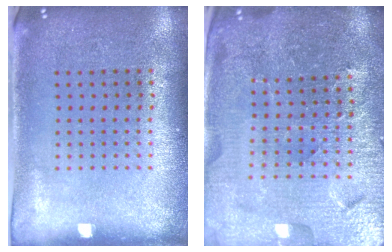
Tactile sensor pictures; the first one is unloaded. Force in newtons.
{"total": 5.3, "press": 4.9, "slide": 2.2}